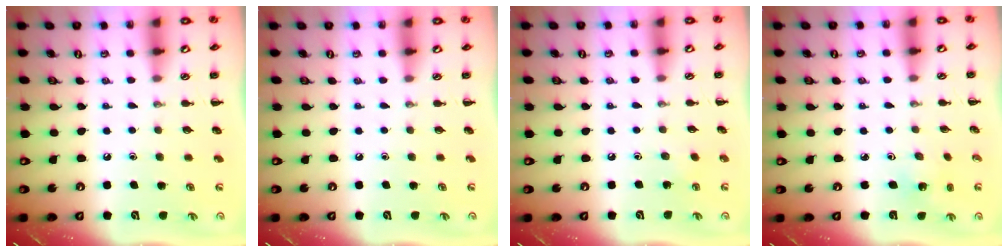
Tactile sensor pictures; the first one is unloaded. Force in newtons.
{"total": 0.0}
{"total": 4.0, "press": 3.9, "slide": 1.0}
{"total": 2.1, "press": 1.9, "slide": 0.7}